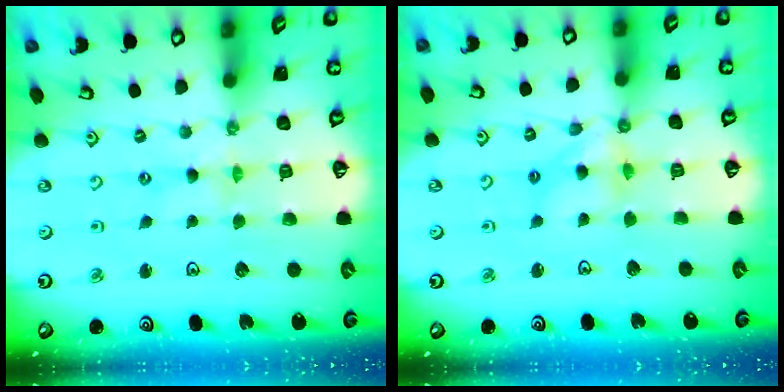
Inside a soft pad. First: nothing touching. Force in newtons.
{"total": 8.9, "press": 8.8, "slide": 0.7}